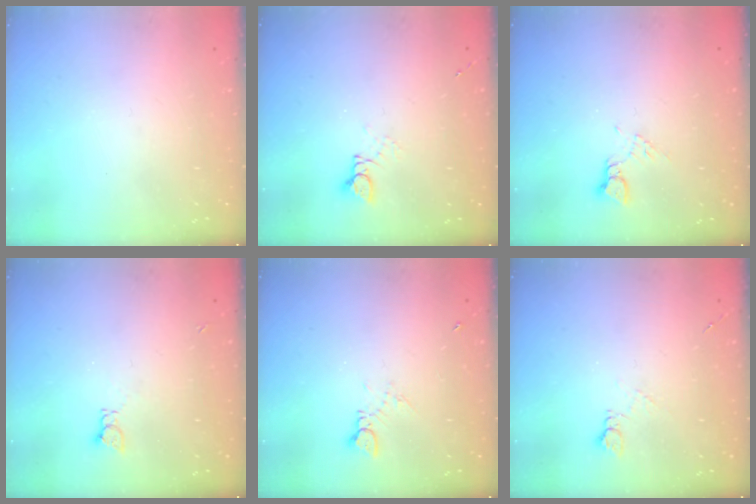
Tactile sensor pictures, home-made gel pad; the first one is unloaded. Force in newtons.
{"total": 2.4, "press": 2.4, "slide": 0.3}
{"total": 3.0, "press": 2.9, "slide": 0.4}
{"total": 2.0, "press": 2.0, "slide": 0.3}
{"total": 3.2, "press": 3.2, "slide": 0.4}
{"total": 4.6, "press": 4.5, "slide": 0.7}